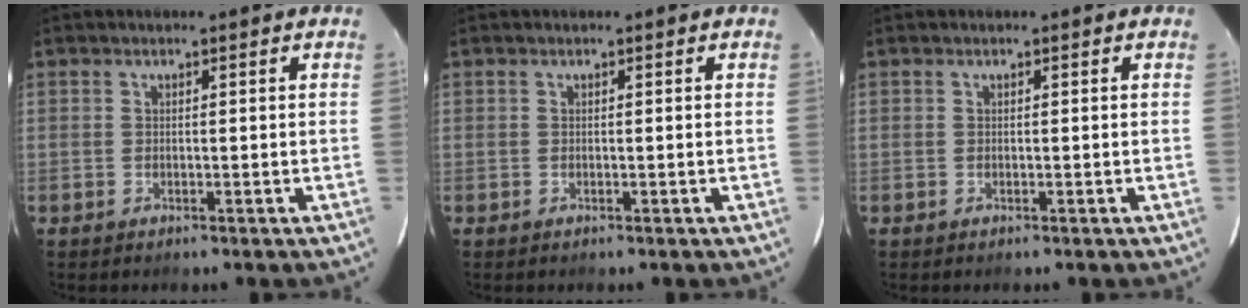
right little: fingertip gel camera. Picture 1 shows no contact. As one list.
[{"total": 0.0}, {"total": 0.0}]